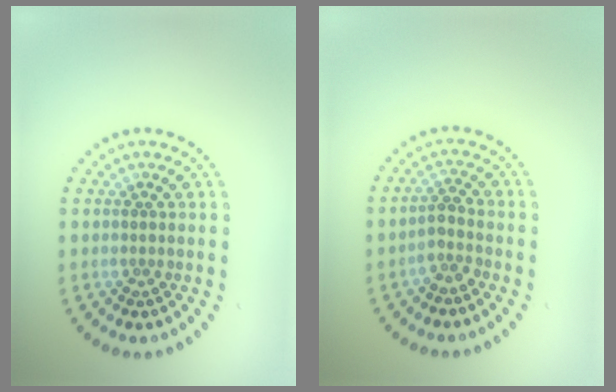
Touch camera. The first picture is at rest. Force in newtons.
{"total": 1.8, "press": 1.4, "slide": 1.1}